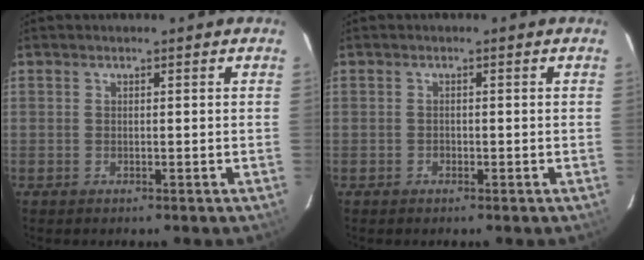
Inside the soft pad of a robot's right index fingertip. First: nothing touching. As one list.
[{"total": 0.6, "force": [-0.4, 0.4, 0.0], "torque": [0.001, -0.001, -0.006]}]